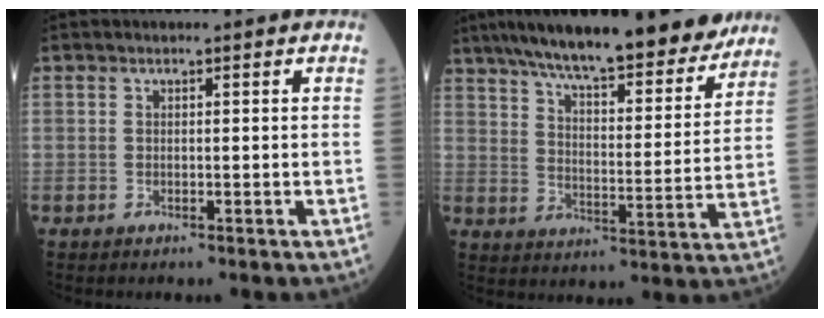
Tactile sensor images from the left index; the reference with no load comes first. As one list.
[{"total": 23.7, "force": [20.0, 4.4, 12.0], "torque": [-0.190, 0.008, 0.279]}]